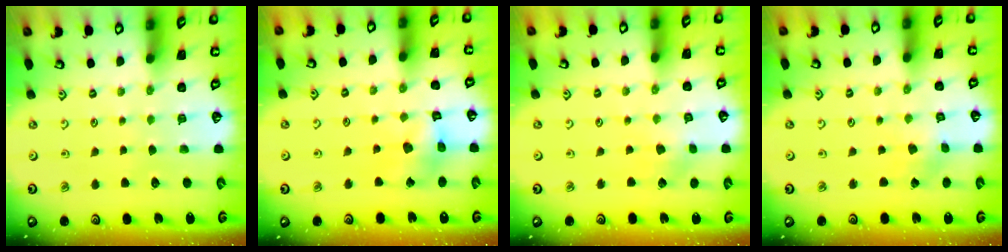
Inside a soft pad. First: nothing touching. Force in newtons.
{"total": 9.4, "press": 9.4, "slide": 0.9}
{"total": 2.7, "press": 2.7, "slide": 0.4}
{"total": 0.9, "press": 0.9, "slide": 0.1}